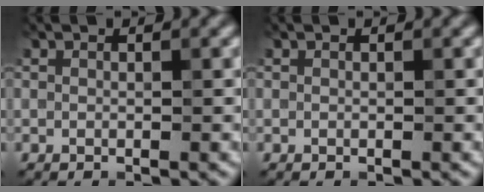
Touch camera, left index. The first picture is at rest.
{"total": 0.0}